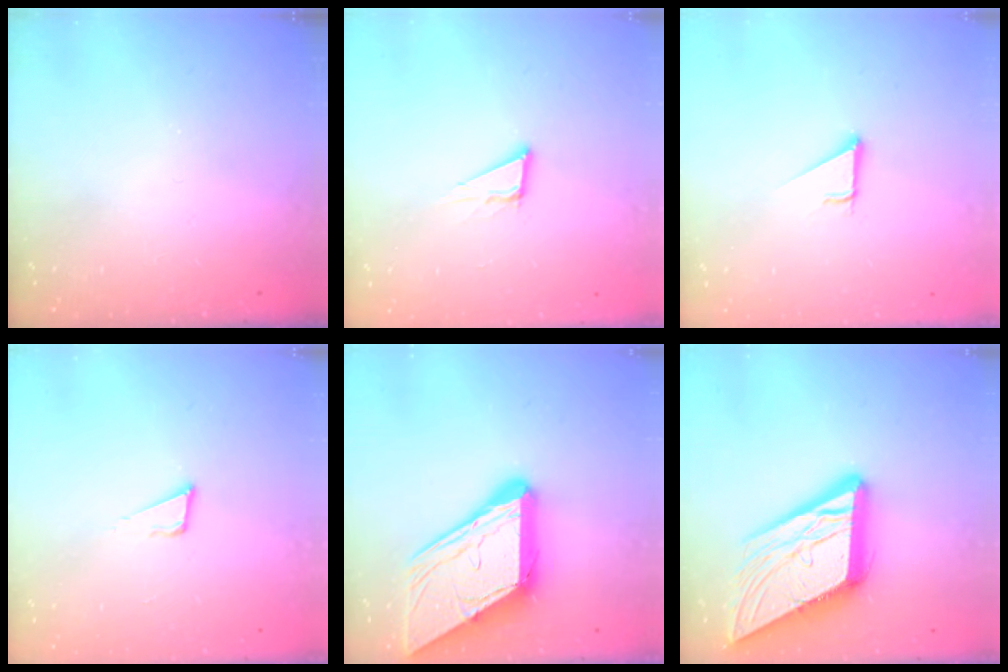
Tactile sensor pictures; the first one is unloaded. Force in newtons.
{"total": 5.1, "press": 5.1, "slide": 0.5}
{"total": 2.9, "press": 2.9, "slide": 0.1}
{"total": 3.8, "press": 3.7, "slide": 0.9}
{"total": 23.4, "press": 23.3, "slide": 2.5}
{"total": 18.7, "press": 18.6, "slide": 2.1}